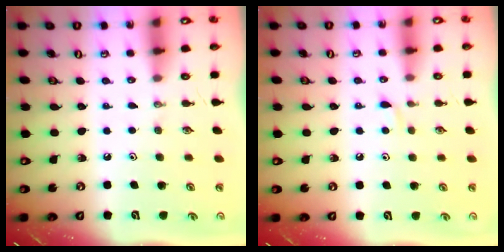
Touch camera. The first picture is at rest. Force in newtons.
{"total": 3.3, "press": 3.3, "slide": 0.6}